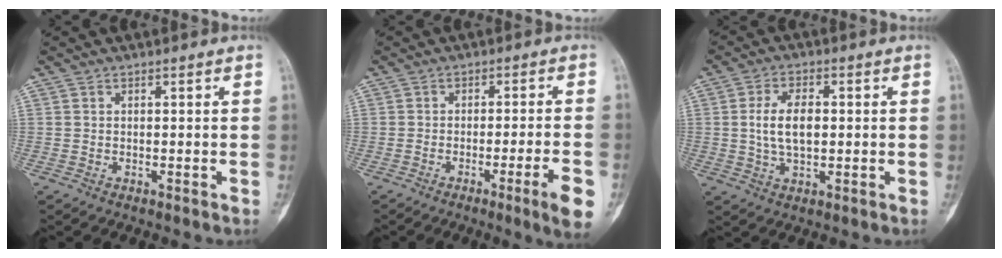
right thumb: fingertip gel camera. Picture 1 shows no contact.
{"total": 7.7, "force": [-3.4, 0.0, 6.9], "torque": [-0.098, 0.004, -0.046]}
{"total": 7.4, "force": [0.5, 4.0, 6.2], "torque": [-0.116, 0.004, 0.009]}